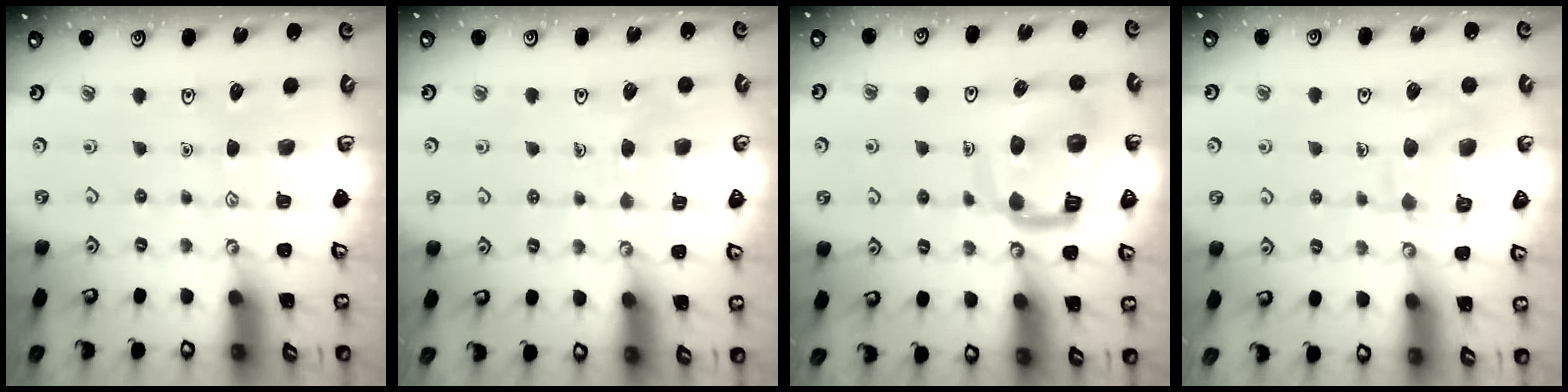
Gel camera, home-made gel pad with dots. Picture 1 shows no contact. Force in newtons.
{"total": 3.7, "press": 3.7, "slide": 0.4}
{"total": 13.0, "press": 12.9, "slide": 1.5}
{"total": 11.0, "press": 11.0, "slide": 0.9}